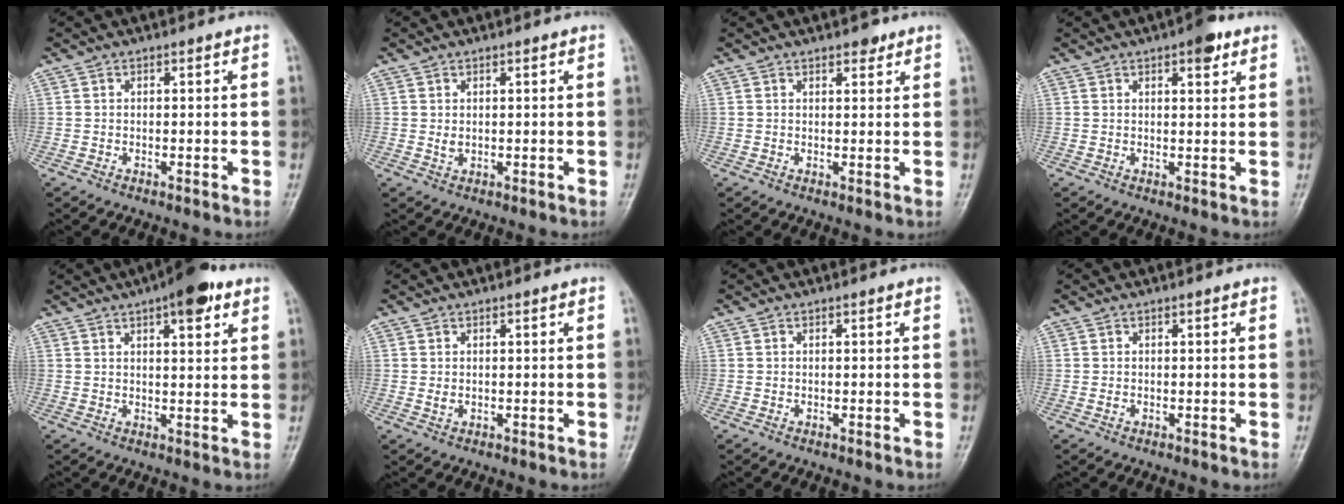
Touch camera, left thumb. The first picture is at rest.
{"total": 1.5, "force": [0.6, 0.7, 1.2], "torque": [-0.021, -0.004, 0.017]}
{"total": 2.1, "force": [1.5, 1.0, 1.0], "torque": [-0.004, -0.007, 0.018]}
{"total": 4.5, "force": [2.6, 1.7, 3.3], "torque": [-0.034, -0.009, 0.031]}
{"total": 12.5, "force": [7.2, 3.9, 9.4], "torque": [-0.115, -0.019, 0.102]}
{"total": 1.3, "force": [0.5, 0.6, 1.1], "torque": [-0.019, 0.000, 0.013]}
{"total": 0.0}
{"total": 0.6, "force": [0.2, 0.3, 0.5], "torque": [-0.009, 0.005, 0.005]}